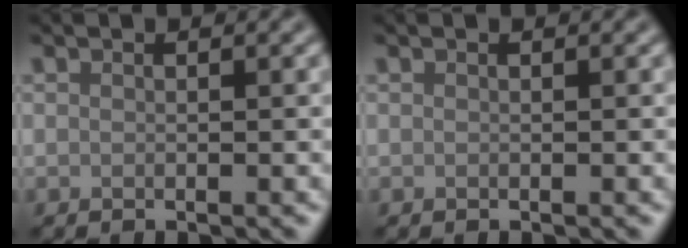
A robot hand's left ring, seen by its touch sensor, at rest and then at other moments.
{"total": 0.0}